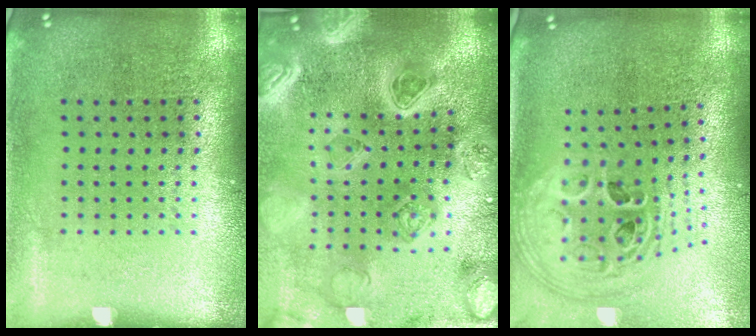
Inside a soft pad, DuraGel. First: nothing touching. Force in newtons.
{"total": 5.1, "press": 4.3, "slide": 2.8}
{"total": 2.8, "press": 2.0, "slide": 1.9}